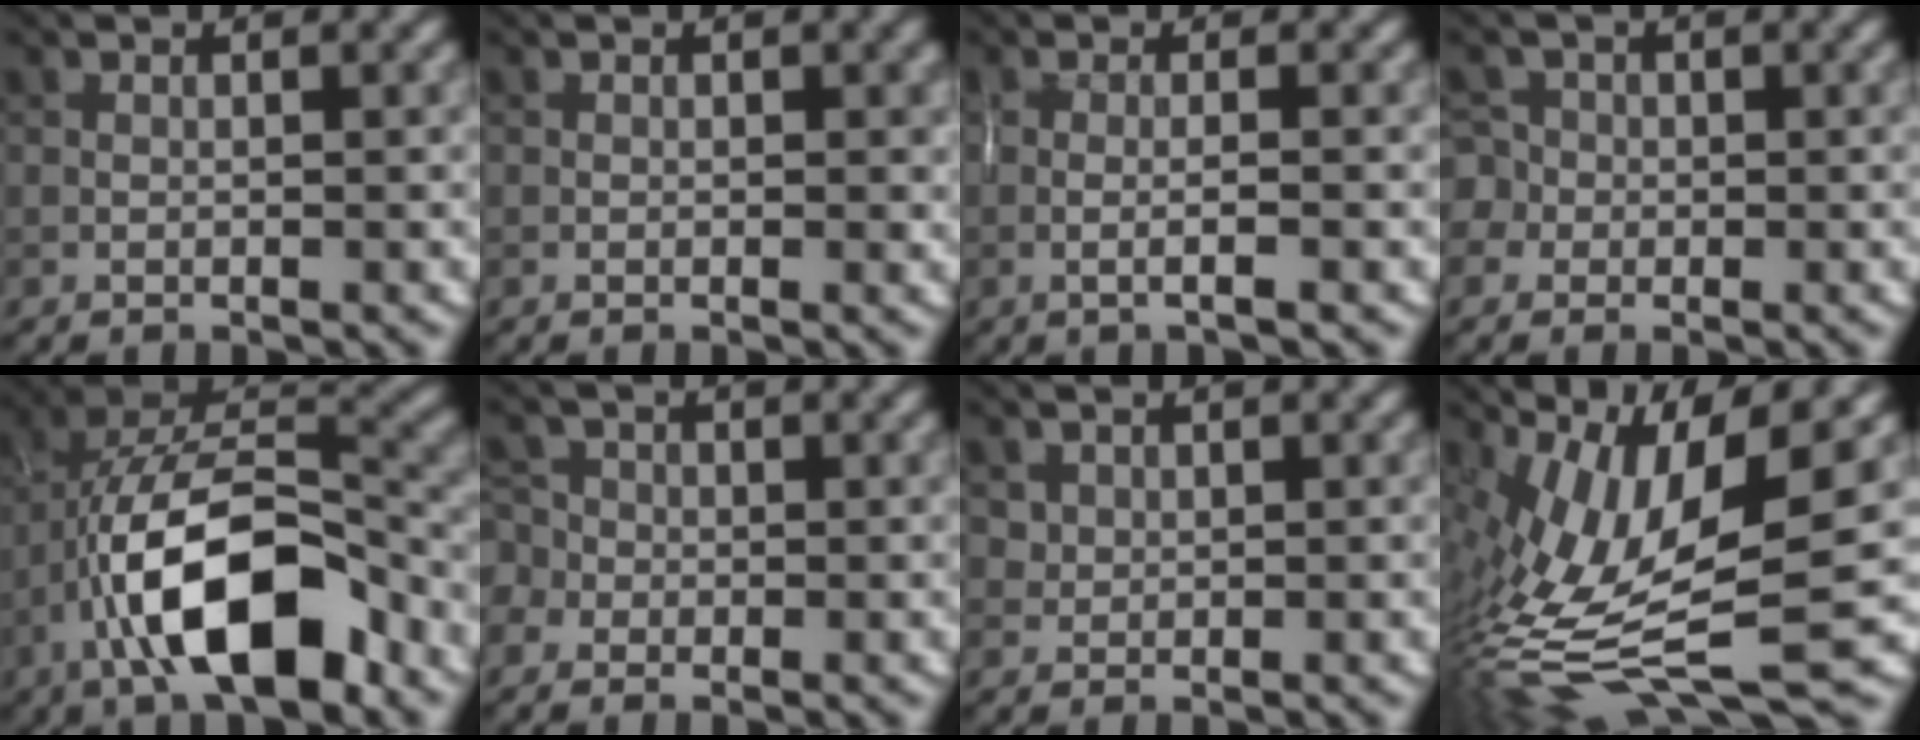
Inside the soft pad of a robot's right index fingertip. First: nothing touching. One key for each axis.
{"total": 0.7, "fx": 0.0, "fy": 0.5, "fz": 0.4, "tx": -0.001, "ty": -0.005, "tz": -0.001}
{"total": 1.9, "fx": -0.3, "fy": 0.4, "fz": 1.9, "tx": -0.032, "ty": -0.006, "tz": -0.010}
{"total": 3.4, "fx": -0.4, "fy": 3.2, "fz": 1.0, "tx": 0.003, "ty": 0.021, "tz": -0.037}
{"total": 11.9, "fx": -4.8, "fy": 5.0, "fz": 9.6, "tx": -0.174, "ty": 0.013, "tz": -0.087}
{"total": 2.8, "fx": -0.6, "fy": 2.6, "fz": 0.9, "tx": -0.007, "ty": 0.014, "tz": -0.032}
{"total": 1.2, "fx": 0.6, "fy": 1.0, "fz": 0.2, "tx": -0.002, "ty": -0.006, "tz": 0.019}
{"total": 14.5, "fx": -0.5, "fy": 4.4, "fz": 13.9, "tx": -0.277, "ty": -0.002, "tz": 0.004}